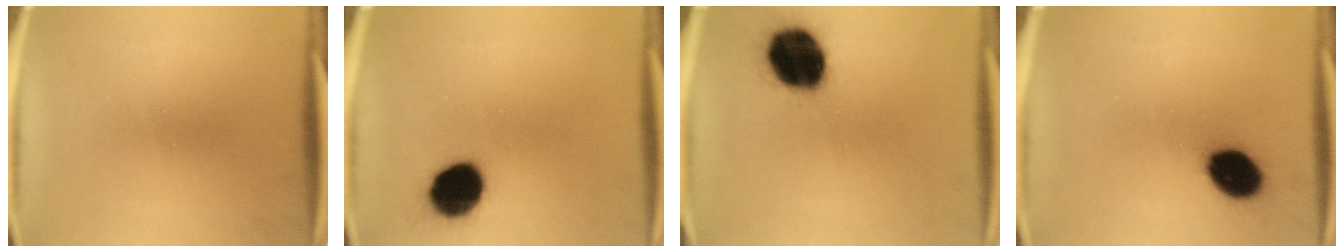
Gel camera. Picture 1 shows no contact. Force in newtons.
{"total": 12.8}
{"total": 18.5}
{"total": 10.9}